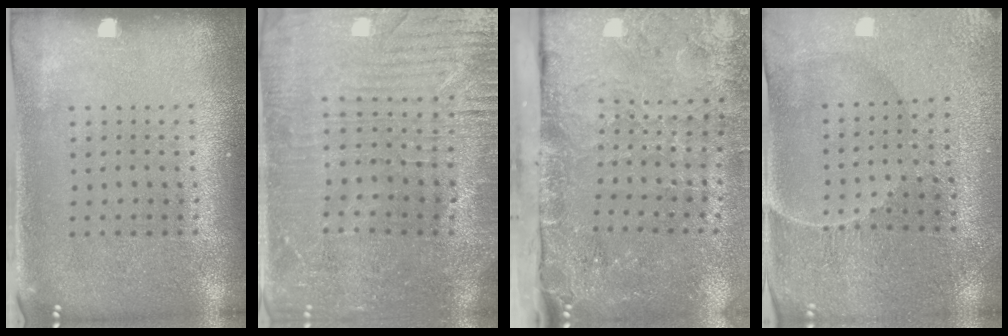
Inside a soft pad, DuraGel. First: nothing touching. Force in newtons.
{"total": 2.2, "press": 2.2, "slide": 0.5}
{"total": 4.8, "press": 3.7, "slide": 3.0}
{"total": 1.3, "press": 1.2, "slide": 0.3}